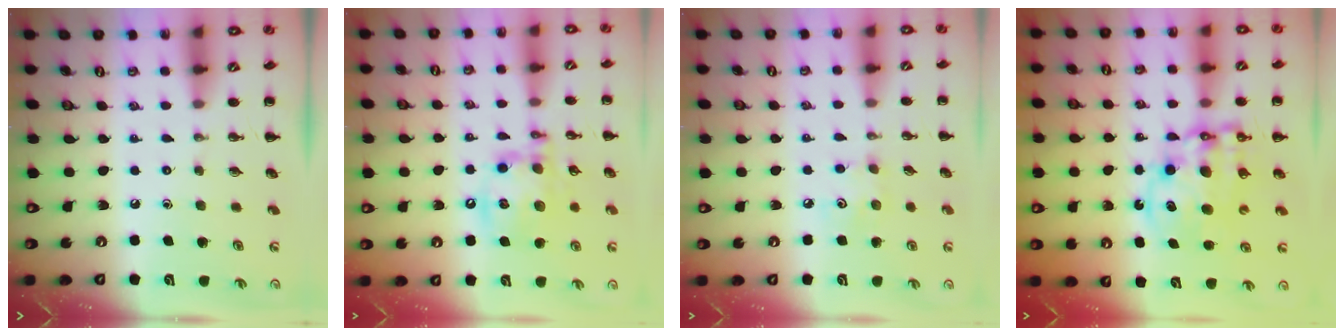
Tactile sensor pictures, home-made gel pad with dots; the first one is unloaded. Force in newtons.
{"total": 14.2, "press": 13.9, "slide": 3.1}
{"total": 4.0, "press": 3.9, "slide": 1.1}
{"total": 12.4, "press": 12.1, "slide": 2.9}